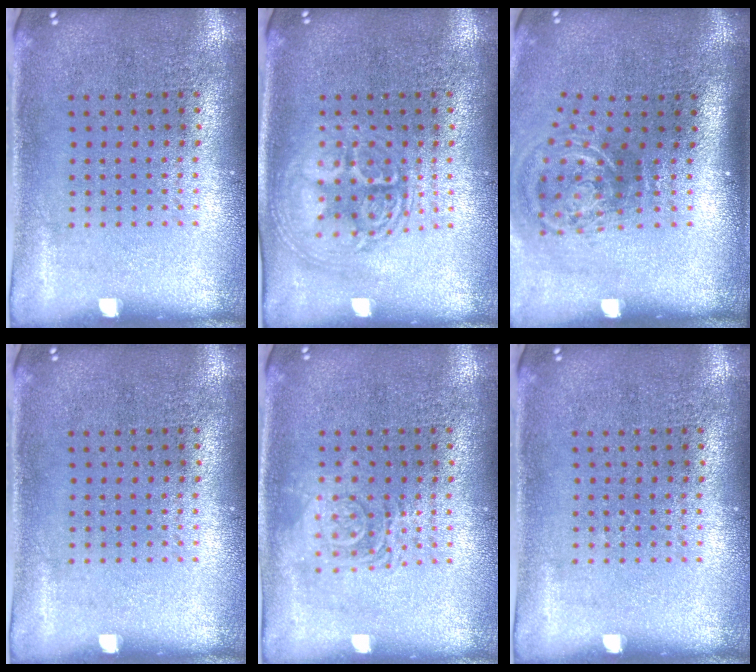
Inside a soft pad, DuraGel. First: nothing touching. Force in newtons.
{"total": 2.8, "press": 2.8, "slide": 0.4}
{"total": 2.2, "press": 1.4, "slide": 1.7}
{"total": 0.0}
{"total": 2.5, "press": 2.5, "slide": 0.5}
{"total": 0.0}